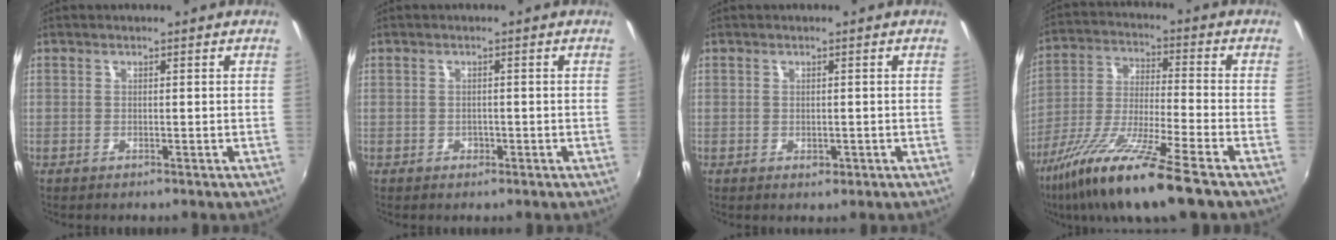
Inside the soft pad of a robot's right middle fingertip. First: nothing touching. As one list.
[{"total": 0.6, "force": [-0.3, 0.4, 0.0], "torque": [0.000, -0.002, -0.004]}, {"total": 1.1, "force": [-0.3, 0.9, 0.6], "torque": [-0.004, -0.004, -0.005]}, {"total": 16.6, "force": [-11.2, 1.2, 12.3], "torque": [-0.250, -0.038, -0.205]}]